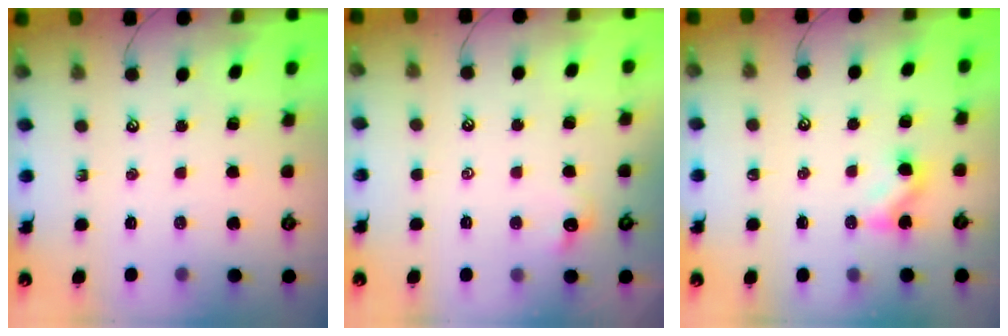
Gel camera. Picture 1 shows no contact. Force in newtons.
{"total": 0.9, "press": 0.6, "slide": 0.6}
{"total": 3.0, "press": 2.9, "slide": 0.4}